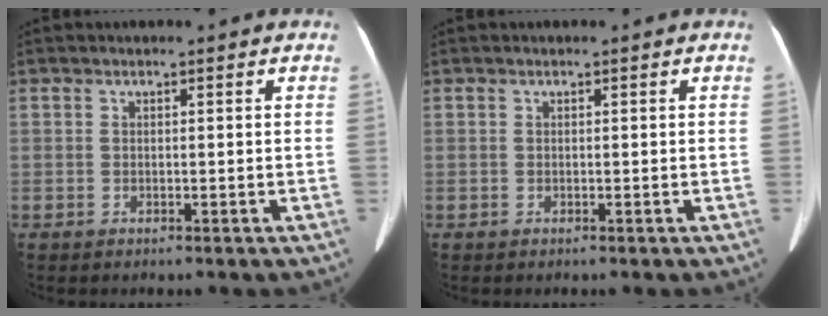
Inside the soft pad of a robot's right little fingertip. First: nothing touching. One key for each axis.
{"total": 0.0}